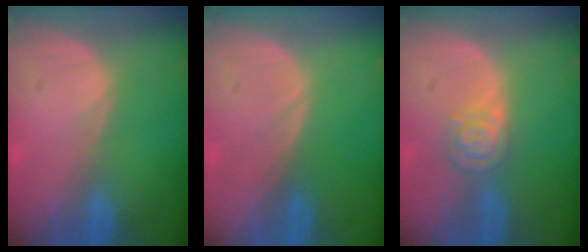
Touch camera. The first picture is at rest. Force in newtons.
{"total": 0.0}
{"total": 4.7, "press": 4.1, "slide": 2.3}